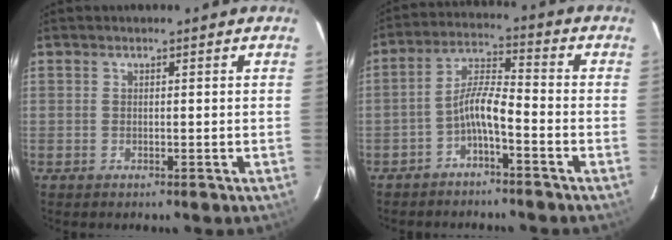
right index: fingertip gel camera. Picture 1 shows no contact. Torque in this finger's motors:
{"motor_torque": [0.76, -0.38, 0.44, 0.12]}